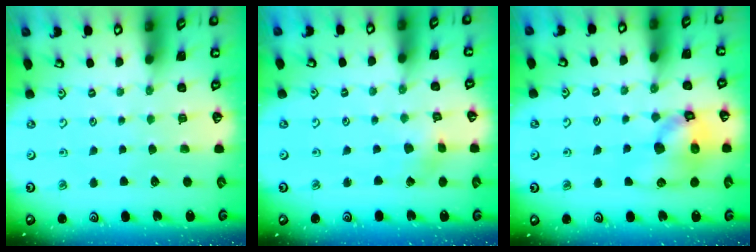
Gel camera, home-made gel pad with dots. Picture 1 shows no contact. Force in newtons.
{"total": 1.6, "press": 1.6, "slide": 0.1}
{"total": 14.6, "press": 14.4, "slide": 2.2}